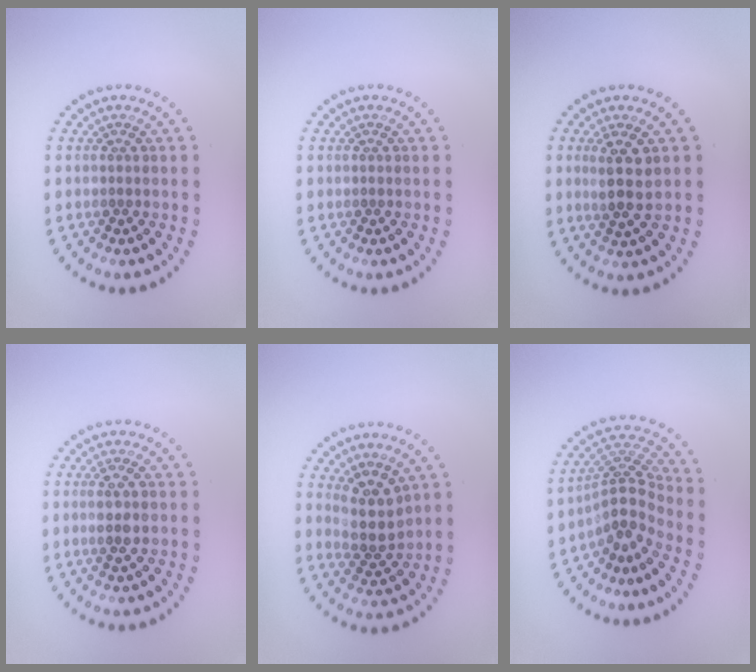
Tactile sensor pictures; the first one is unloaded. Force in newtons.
{"total": 0.0}
{"total": 2.9, "press": 2.6, "slide": 1.3}
{"total": 1.7, "press": 1.5, "slide": 0.8}
{"total": 3.6, "press": 3.1, "slide": 1.8}
{"total": 3.9, "press": 2.8, "slide": 2.8}